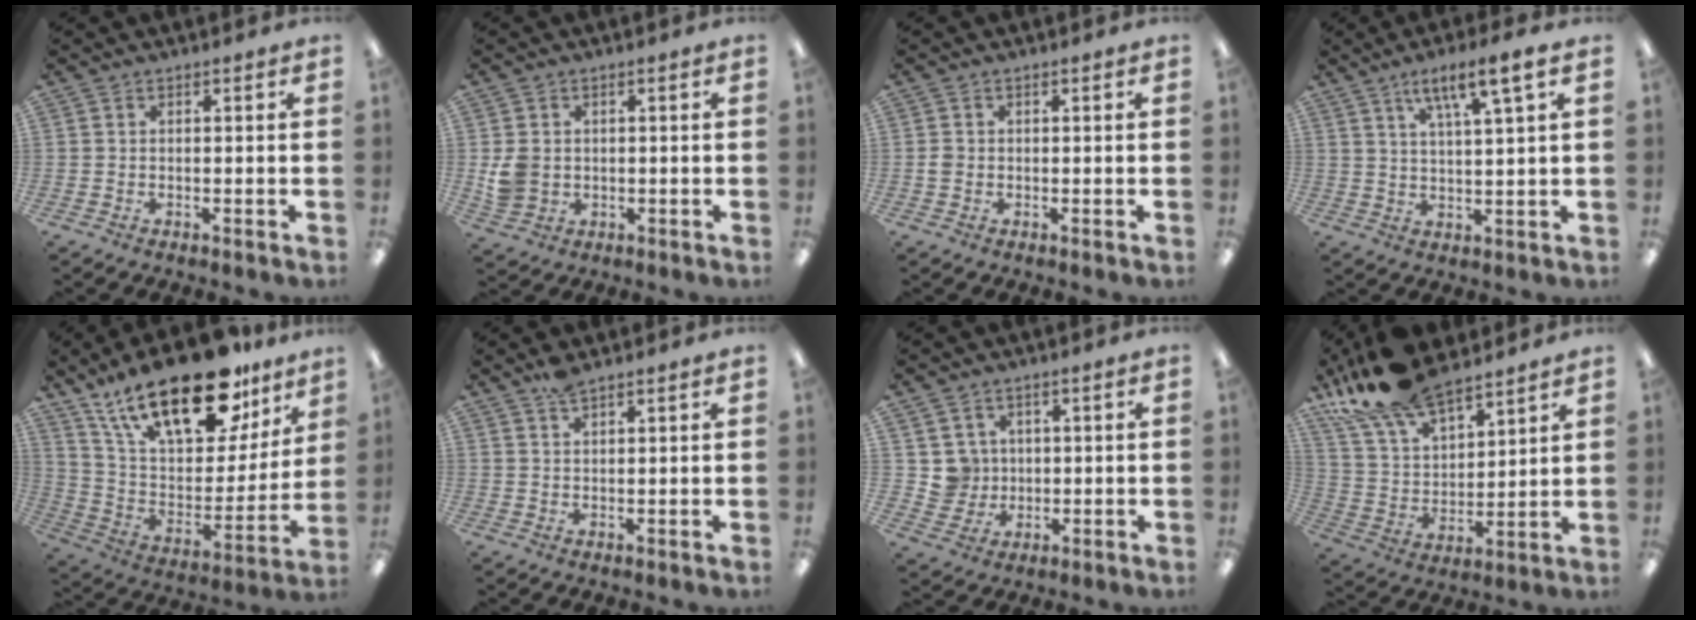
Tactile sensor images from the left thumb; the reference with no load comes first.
{"total": 4.6, "force": [0.6, 4.0, 2.2], "torque": [-0.034, 0.007, 0.015]}
{"total": 1.2, "force": [-0.1, 1.0, 0.6], "torque": [-0.011, 0.003, -0.003]}
{"total": 7.7, "force": [5.1, 0.5, 5.7], "torque": [-0.100, -0.021, 0.080]}
{"total": 26.5, "force": [18.1, 10.6, 16.3], "torque": [-0.281, -0.106, 0.310]}
{"total": 2.9, "force": [2.4, 0.6, 1.5], "torque": [-0.035, -0.001, 0.043]}
{"total": 5.4, "force": [1.7, 5.1, -0.2], "torque": [0.003, -0.002, 0.032]}
{"total": 18.6, "force": [15.0, 7.0, 8.3], "torque": [-0.182, -0.079, 0.276]}